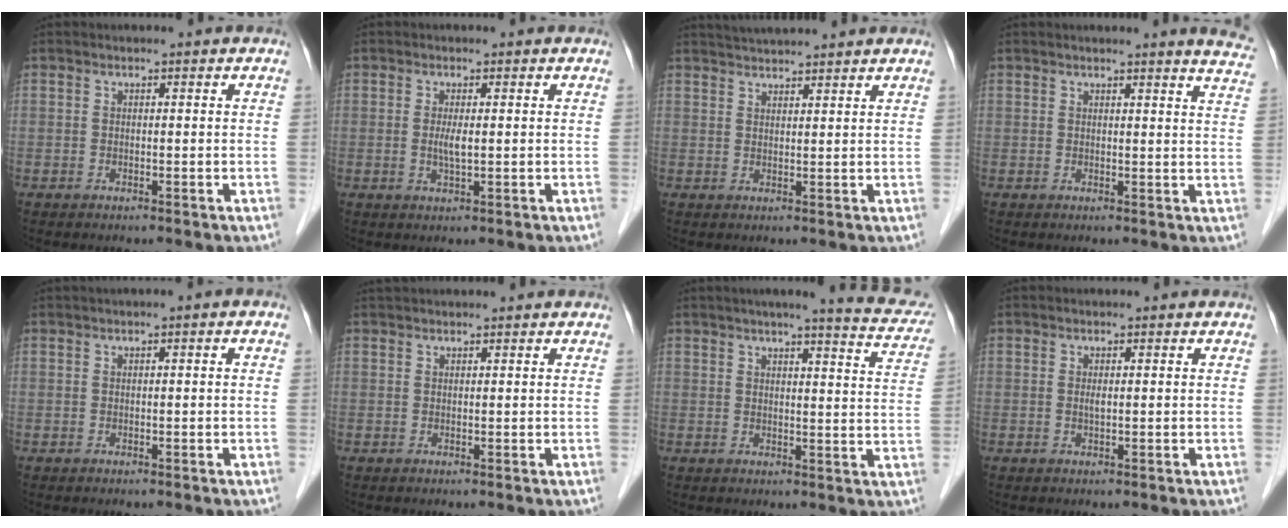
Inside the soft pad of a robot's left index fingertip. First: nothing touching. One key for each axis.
{"total": 2.1, "fx": 0.1, "fy": 0.3, "fz": 2.0, "tx": -0.047, "ty": -0.003, "tz": 0.003}
{"total": 6.5, "fx": 6.2, "fy": -0.2, "fz": 2.1, "tx": -0.038, "ty": 0.034, "tz": 0.092}
{"total": 7.8, "fx": 7.2, "fy": -0.3, "fz": 2.7, "tx": -0.021, "ty": -0.038, "tz": 0.052}
{"total": 0.8, "fx": 0.2, "fy": 0.1, "fz": 0.7, "tx": -0.014, "ty": 0.006, "tz": 0.003}
{"total": 3.0, "fx": 2.9, "fy": 0.1, "fz": 1.0, "tx": -0.008, "ty": 0.035, "tz": 0.046}
{"total": 11.3, "fx": 9.5, "fy": 0.9, "fz": 6.0, "tx": -0.065, "ty": -0.007, "tz": 0.090}
{"total": 0.7, "fx": 0.1, "fy": 0.1, "fz": 0.7, "tx": -0.020, "ty": -0.003, "tz": 0.002}